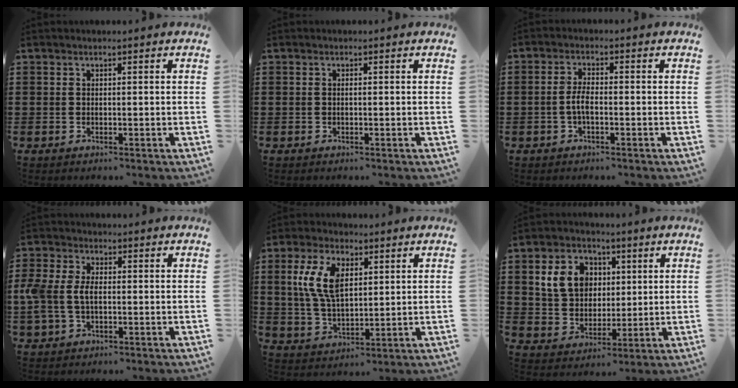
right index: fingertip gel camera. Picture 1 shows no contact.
{"total": 0.0}
{"total": 3.2, "force": [-0.8, 1.1, 2.9], "torque": [-0.067, 0.000, -0.020]}
{"total": 4.9, "force": [-0.4, 3.2, 3.7], "torque": [-0.107, -0.003, -0.019]}
{"total": 8.8, "force": [2.7, 4.8, 6.8], "torque": [-0.157, 0.011, 0.046]}
{"total": 8.7, "force": [2.4, 7.1, 4.4], "torque": [-0.112, 0.021, 0.043]}